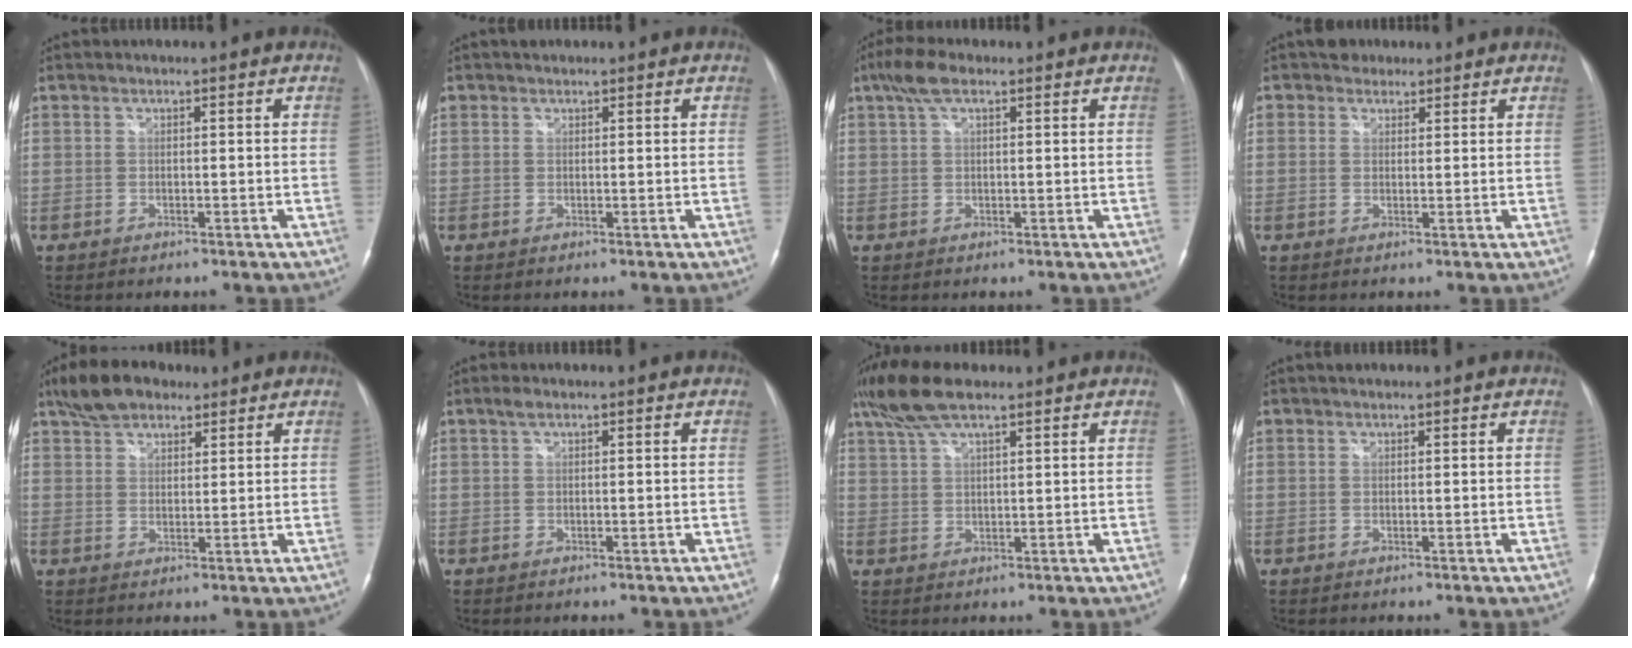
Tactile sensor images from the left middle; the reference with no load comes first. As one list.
[{"total": 1.3, "force": [1.0, 0.8, 0.3], "torque": [-0.009, 0.016, 0.017]}, {"total": 5.1, "force": [3.1, 1.7, 3.7], "torque": [-0.086, 0.028, 0.059]}, {"total": 2.5, "force": [1.8, 1.8, 0.1], "torque": [0.001, 0.010, 0.024]}, {"total": 7.6, "force": [5.6, 3.7, 3.5], "torque": [-0.068, 0.022, 0.101]}, {"total": 1.0, "force": [0.6, 0.3, 0.7], "torque": [-0.016, 0.013, 0.011]}, {"total": 7.7, "force": [5.9, 1.7, 4.7], "torque": [-0.104, 0.028, 0.111]}, {"total": 0.9, "force": [0.6, 0.5, 0.2], "torque": [-0.006, 0.013, 0.011]}]